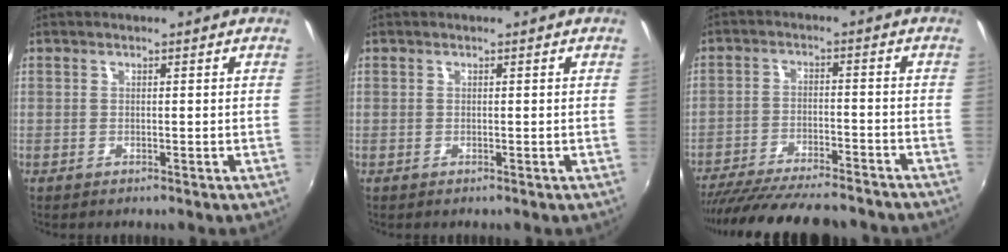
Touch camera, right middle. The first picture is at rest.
{"total": 0.0}
{"total": 20.2, "force": [-17.6, 3.9, 9.2], "torque": [-0.177, -0.033, -0.259]}